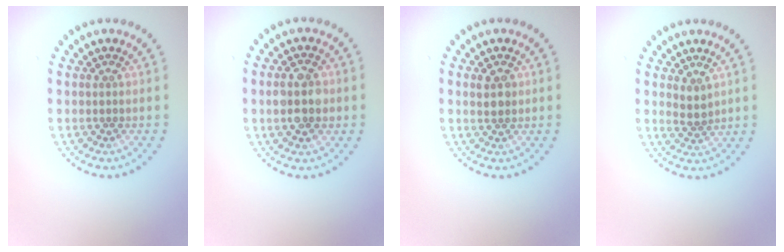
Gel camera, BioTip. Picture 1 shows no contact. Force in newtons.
{"total": 4.0, "press": 4.0, "slide": 0.1}
{"total": 1.6, "press": 1.6, "slide": 0.5}
{"total": 1.5, "press": 1.2, "slide": 0.8}